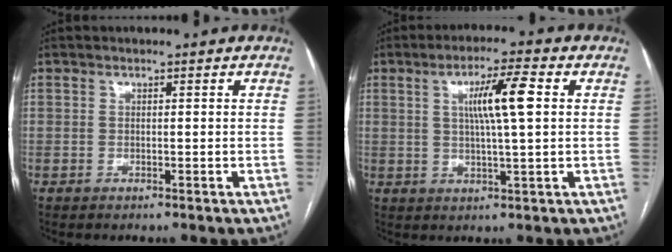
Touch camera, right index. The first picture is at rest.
{"total": 7.7, "force": [1.7, 0.2, 7.5], "torque": [-0.133, 0.005, 0.029]}